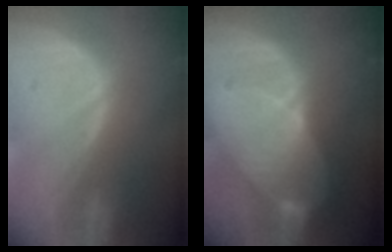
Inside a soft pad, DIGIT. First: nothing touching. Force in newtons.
{"total": 8.1, "press": 7.3, "slide": 3.5}